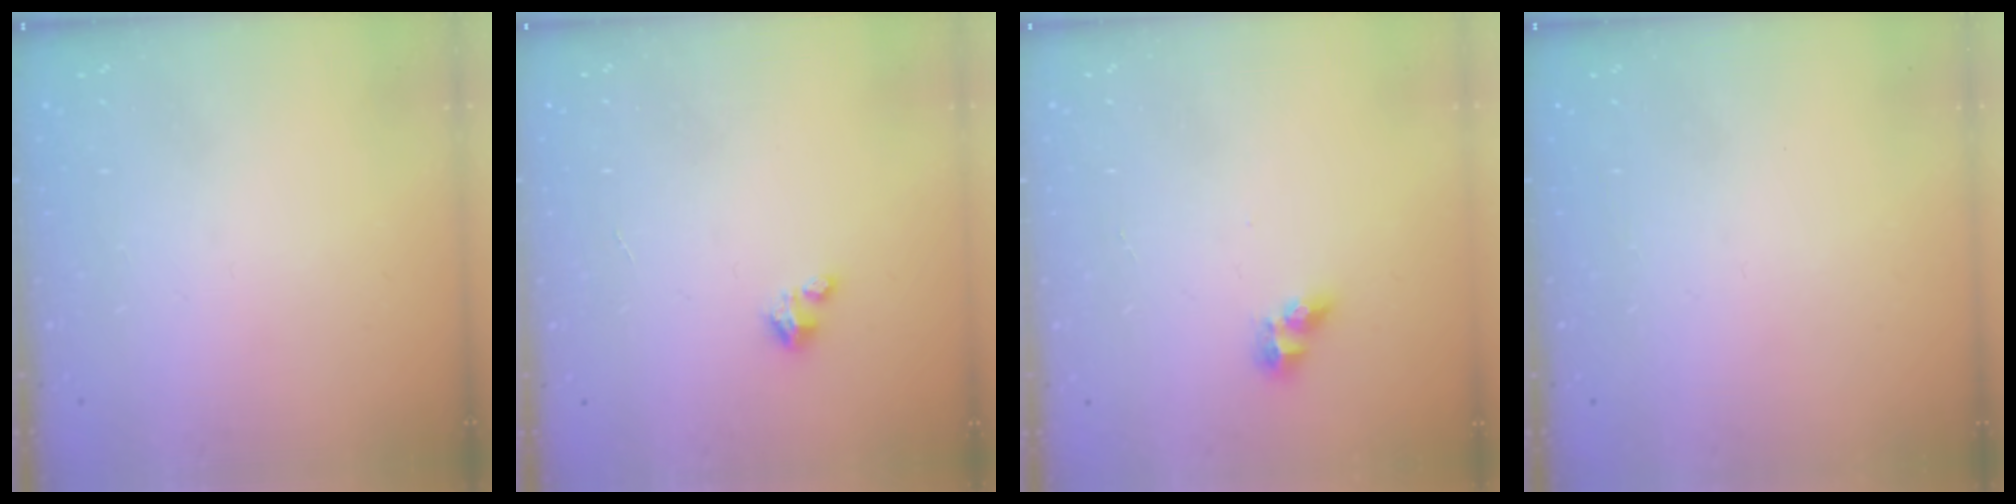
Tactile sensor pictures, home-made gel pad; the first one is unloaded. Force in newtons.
{"total": 2.4, "press": 2.4, "slide": 0.2}
{"total": 5.0, "press": 4.9, "slide": 0.1}
{"total": 0.0}